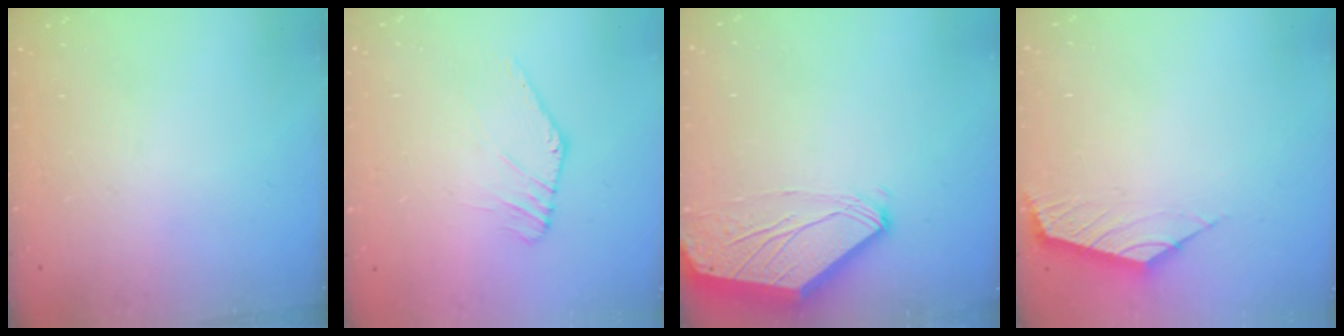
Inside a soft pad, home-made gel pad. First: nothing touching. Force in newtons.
{"total": 2.7, "press": 2.7, "slide": 0.1}
{"total": 0.0}
{"total": 2.4, "press": 2.3, "slide": 0.6}